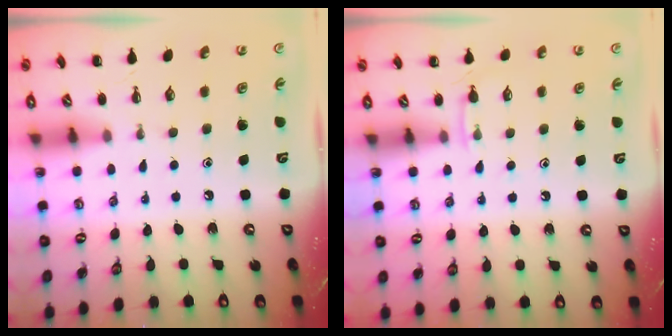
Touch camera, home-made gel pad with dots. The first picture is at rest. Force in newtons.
{"total": 4.3, "press": 4.1, "slide": 1.4}